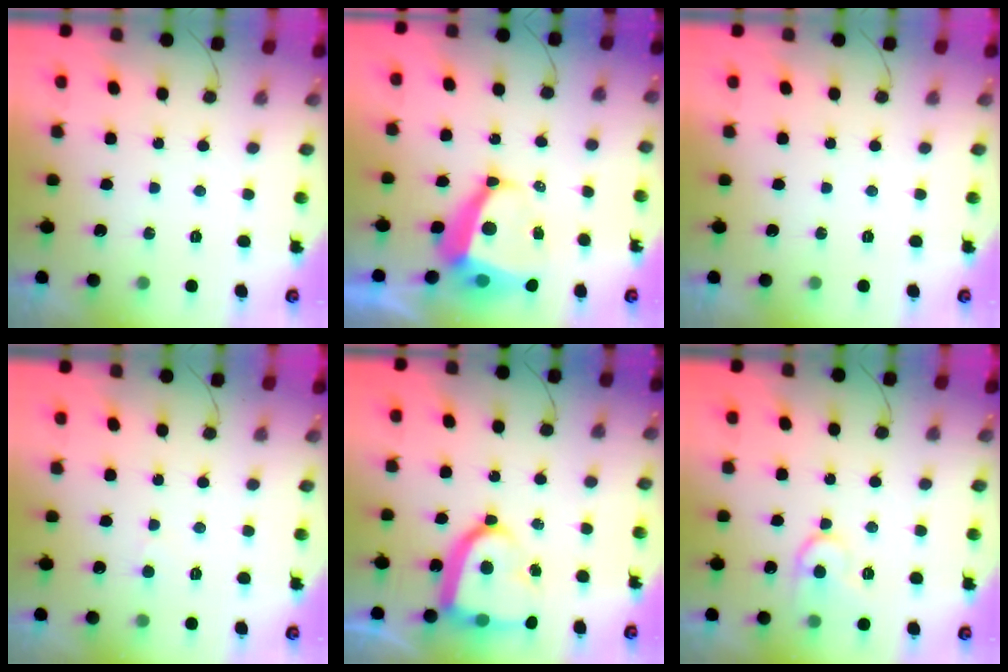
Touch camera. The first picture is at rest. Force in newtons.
{"total": 9.3, "press": 9.3, "slide": 1.0}
{"total": 0.0}
{"total": 2.8, "press": 2.8, "slide": 0.3}
{"total": 17.0, "press": 16.9, "slide": 1.8}
{"total": 10.9, "press": 10.9, "slide": 0.8}